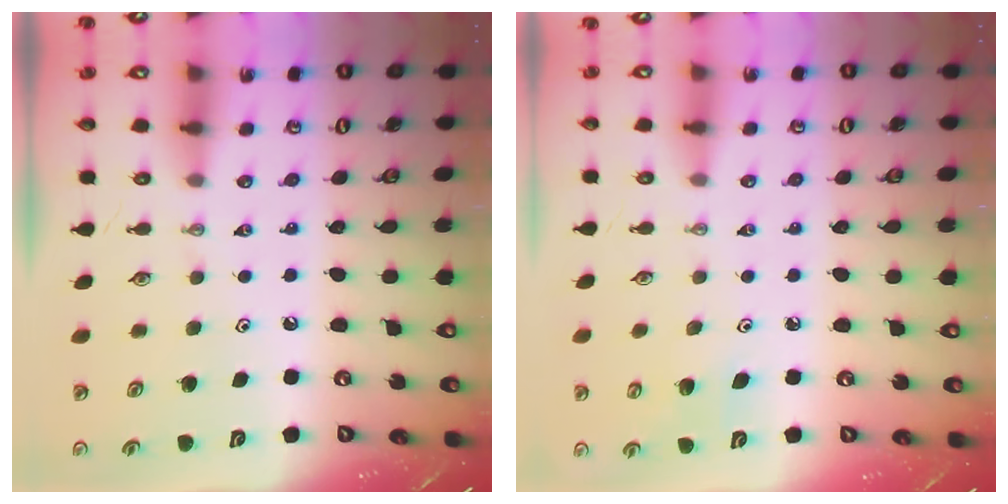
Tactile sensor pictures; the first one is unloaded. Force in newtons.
{"total": 4.9, "press": 4.7, "slide": 1.3}